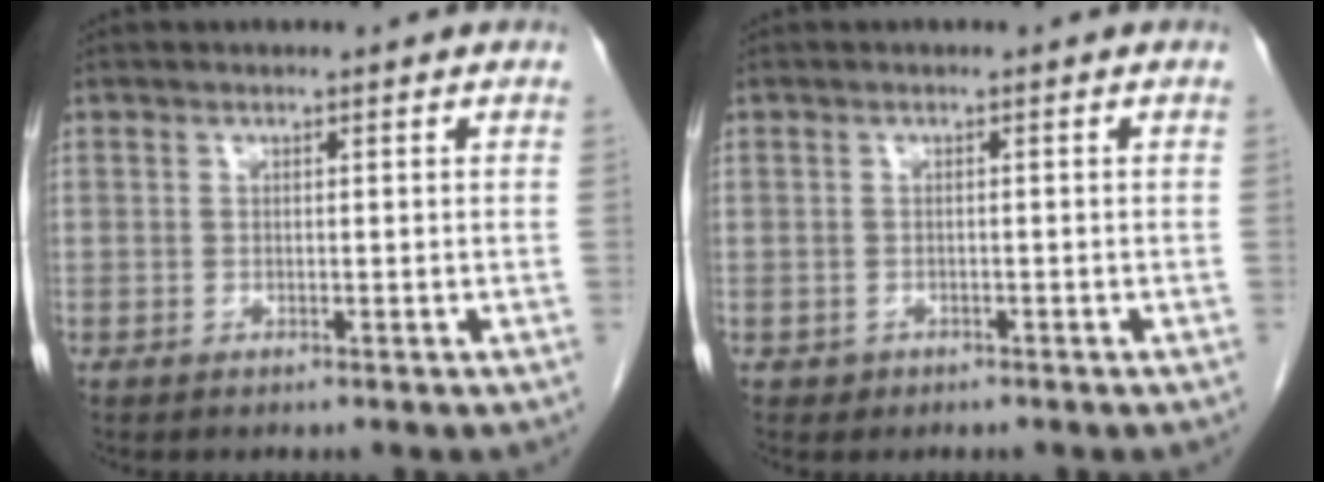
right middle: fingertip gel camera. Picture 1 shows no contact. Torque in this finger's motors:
{"motor_torque": [-0.40, 0.00, -0.04, 0.00]}